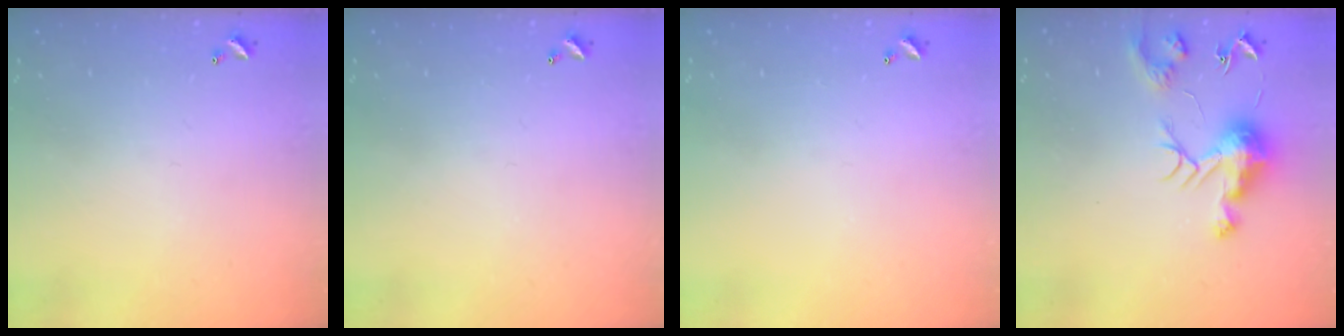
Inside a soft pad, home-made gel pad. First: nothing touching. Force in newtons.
{"total": 0.0}
{"total": 0.0}
{"total": 10.0, "press": 10.0, "slide": 0.6}